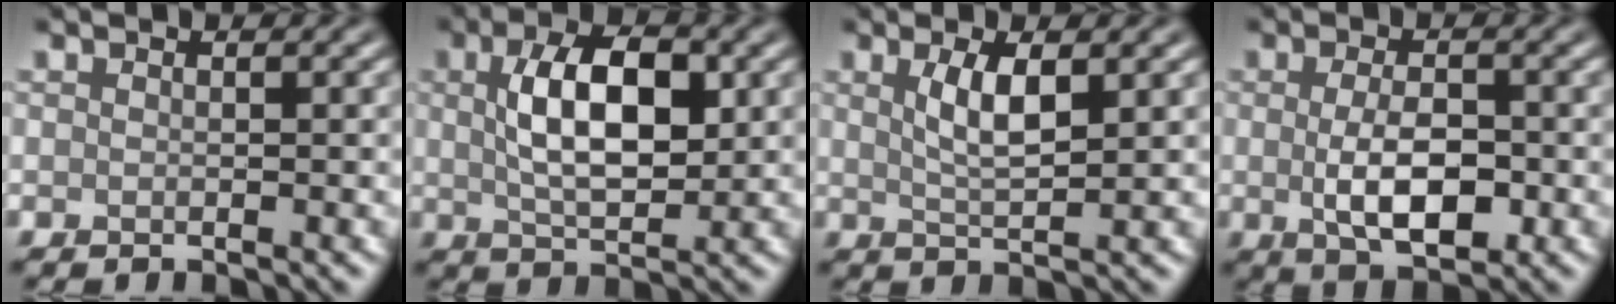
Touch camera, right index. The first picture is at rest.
{"total": 6.8, "force": [1.3, 3.2, 5.8], "torque": [-0.109, 0.005, 0.025]}
{"total": 3.1, "force": [1.1, 0.8, 2.8], "torque": [-0.054, -0.001, 0.023]}
{"total": 4.7, "force": [-0.6, 2.3, 4.0], "torque": [-0.077, -0.007, -0.007]}